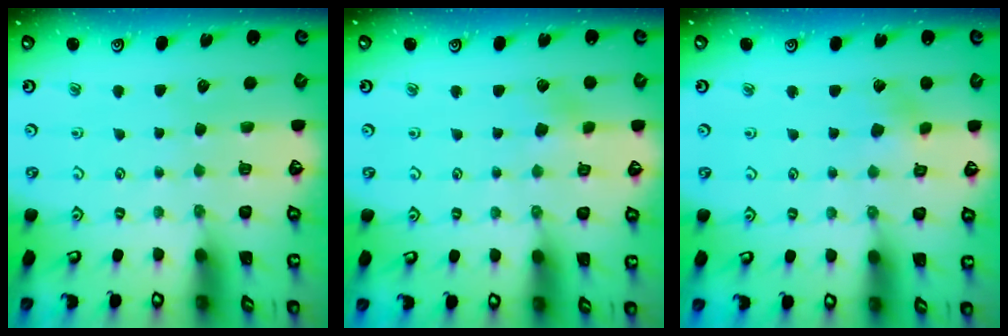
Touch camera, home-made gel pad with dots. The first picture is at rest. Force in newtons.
{"total": 3.1, "press": 3.1, "slide": 0.4}
{"total": 2.5, "press": 2.4, "slide": 0.7}